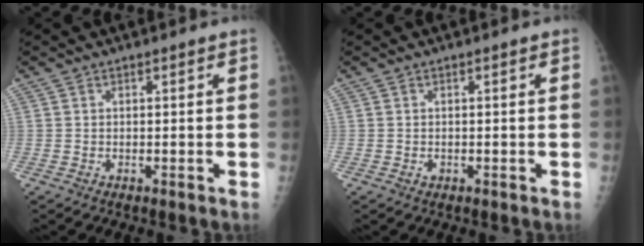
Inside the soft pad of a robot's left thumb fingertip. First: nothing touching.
{"total": 0.6, "force": [-0.2, 0.5, 0.3], "torque": [-0.003, 0.002, -0.002]}